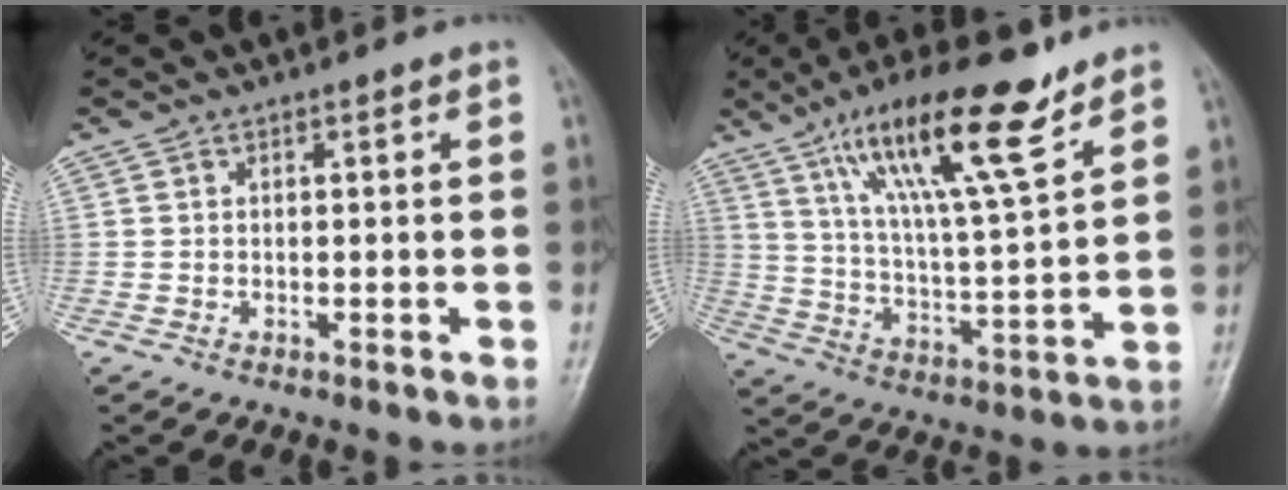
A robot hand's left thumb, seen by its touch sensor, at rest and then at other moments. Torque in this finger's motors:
{"motor_torque": [0.53, 0.68, 1.51, -1.28, 0.38]}